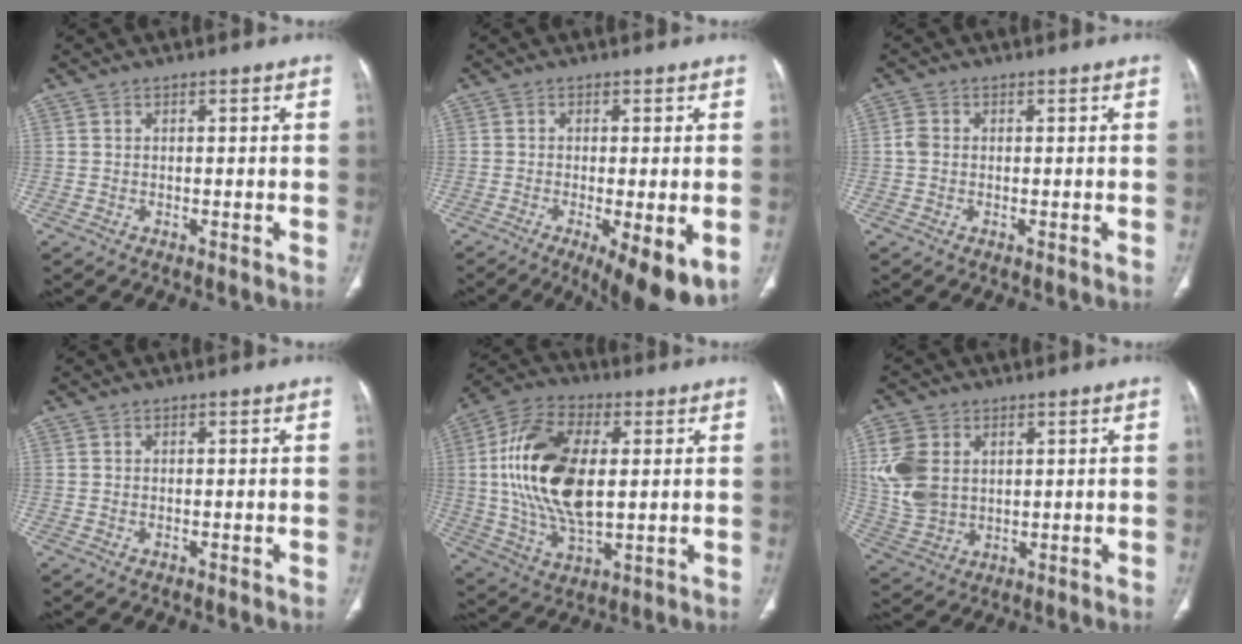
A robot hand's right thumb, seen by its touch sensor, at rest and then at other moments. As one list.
[{"total": 11.3, "force": [-4.3, 3.3, 10.0], "torque": [-0.141, -0.018, -0.059]}, {"total": 1.8, "force": [-0.1, 1.4, 1.1], "torque": [-0.024, 0.003, -0.005]}, {"total": 0.0}, {"total": 20.0, "force": [2.2, 10.5, 16.9], "torque": [-0.329, 0.000, 0.041]}, {"total": 11.0, "force": [2.7, 8.1, 7.1], "torque": [-0.145, -0.007, 0.062]}]